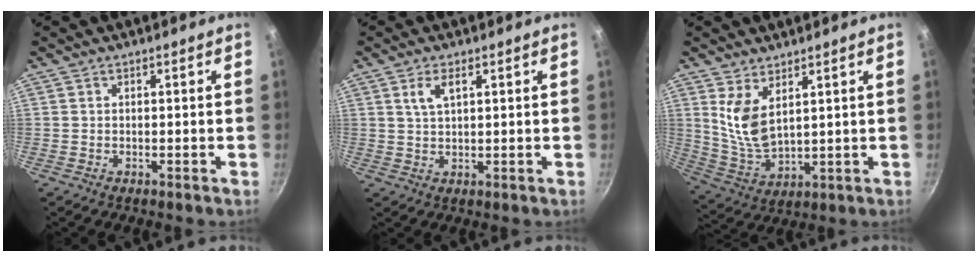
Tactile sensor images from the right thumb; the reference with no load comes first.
{"total": 3.7, "force": [1.6, 1.6, 2.9], "torque": [-0.055, -0.002, 0.034]}
{"total": 8.5, "force": [3.5, 4.0, 6.6], "torque": [-0.123, -0.029, 0.087]}